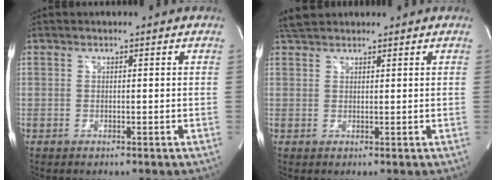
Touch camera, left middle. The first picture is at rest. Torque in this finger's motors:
{"motor_torque": [0.19, -0.04, -0.09, 0.01]}